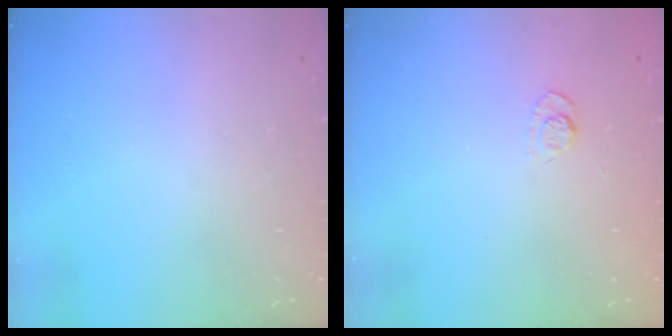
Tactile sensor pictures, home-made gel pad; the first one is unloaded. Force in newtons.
{"total": 3.6, "press": 3.3, "slide": 1.4}